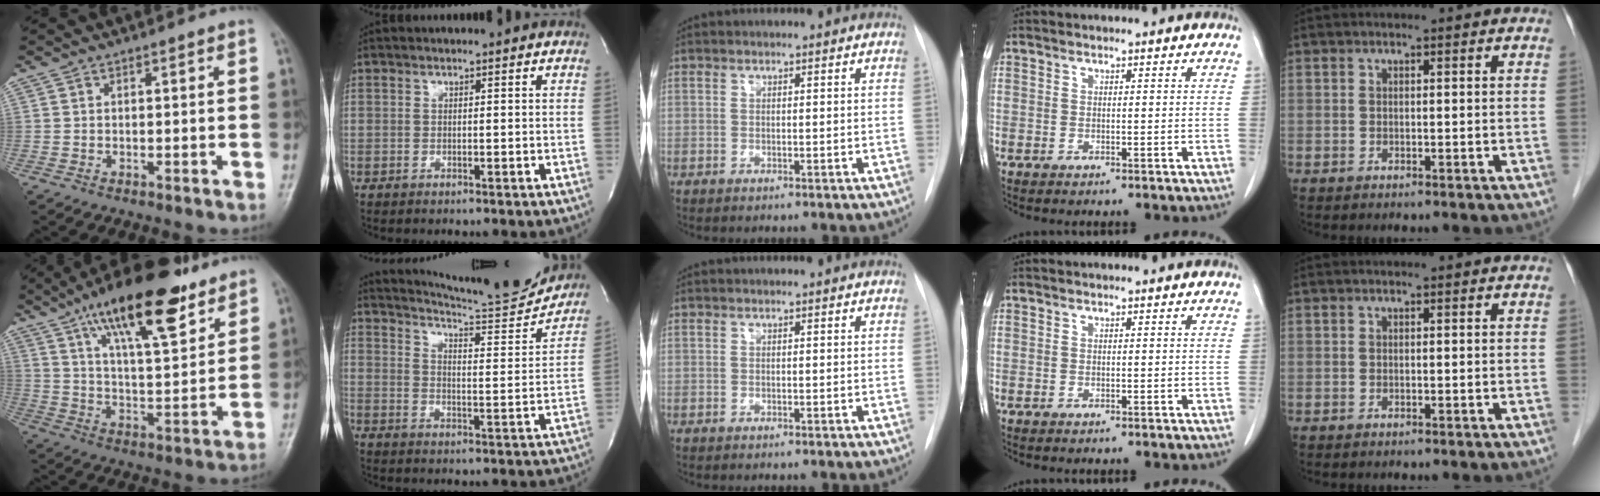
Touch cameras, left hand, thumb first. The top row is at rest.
{"thumb": {"total": 20.6, "force": [12.9, 6.7, 14.6], "torque": [-0.214, -0.048, 0.216]}, "index": {"total": 15.6, "force": [15.2, -0.5, 3.5], "torque": [-0.067, -0.062, 0.205]}}